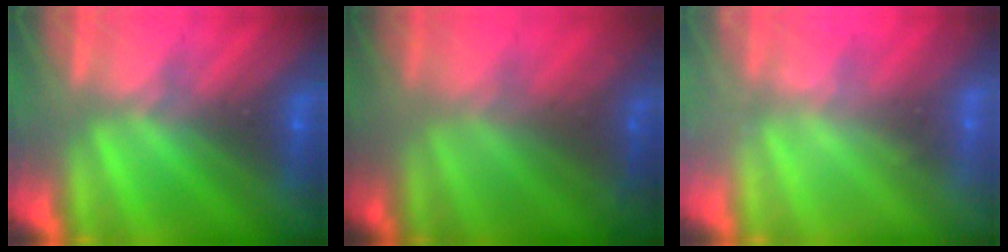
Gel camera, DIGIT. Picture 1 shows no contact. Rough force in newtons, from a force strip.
{"total": 7.8}
{"total": 2.1}